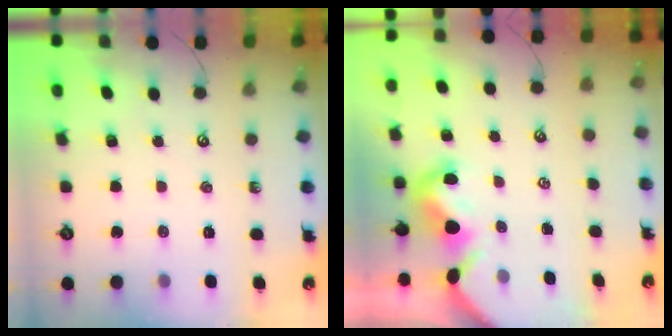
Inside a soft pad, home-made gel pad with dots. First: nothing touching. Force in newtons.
{"total": 1.6, "press": 1.2, "slide": 1.0}